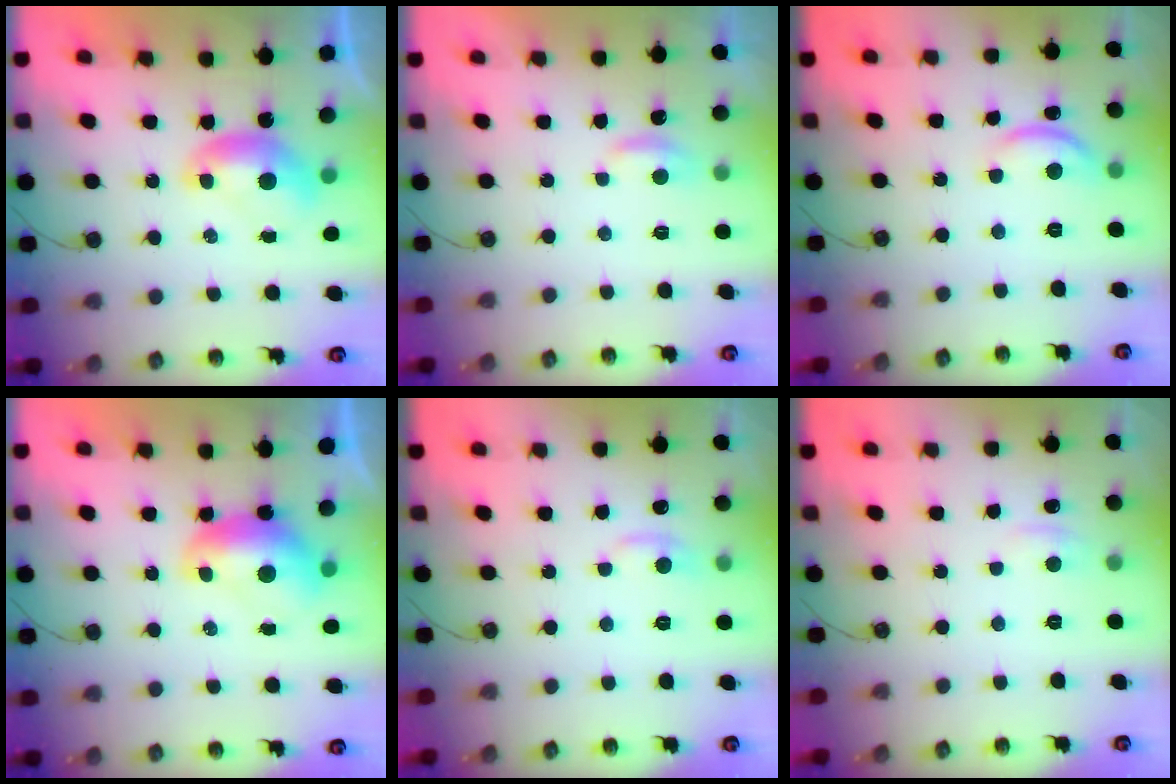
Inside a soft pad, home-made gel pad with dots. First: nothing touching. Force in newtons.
{"total": 1.0, "press": 0.8, "slide": 0.5}
{"total": 3.4, "press": 3.4, "slide": 0.3}
{"total": 1.6, "press": 1.6, "slide": 0.4}
{"total": 1.1, "press": 0.7, "slide": 0.8}
{"total": 1.9, "press": 1.8, "slide": 0.6}